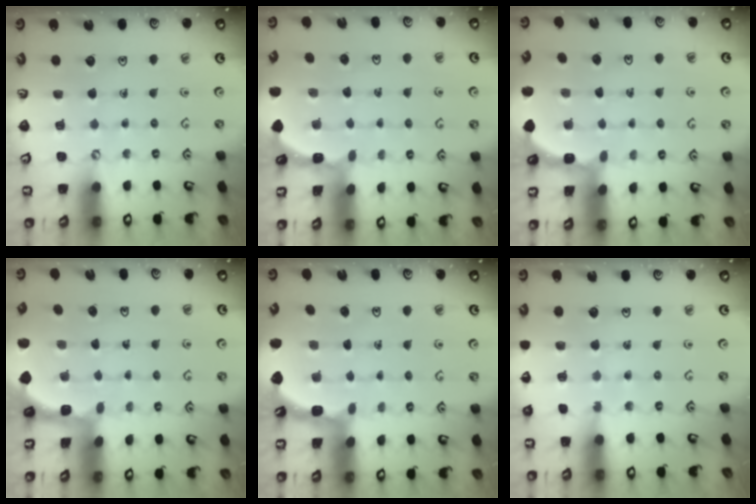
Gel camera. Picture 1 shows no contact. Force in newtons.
{"total": 1.3, "press": 1.3, "slide": 0.1}
{"total": 1.9, "press": 1.9, "slide": 0.2}
{"total": 1.6, "press": 1.5, "slide": 0.3}
{"total": 2.0, "press": 2.0, "slide": 0.2}
{"total": 6.5, "press": 6.4, "slide": 1.3}